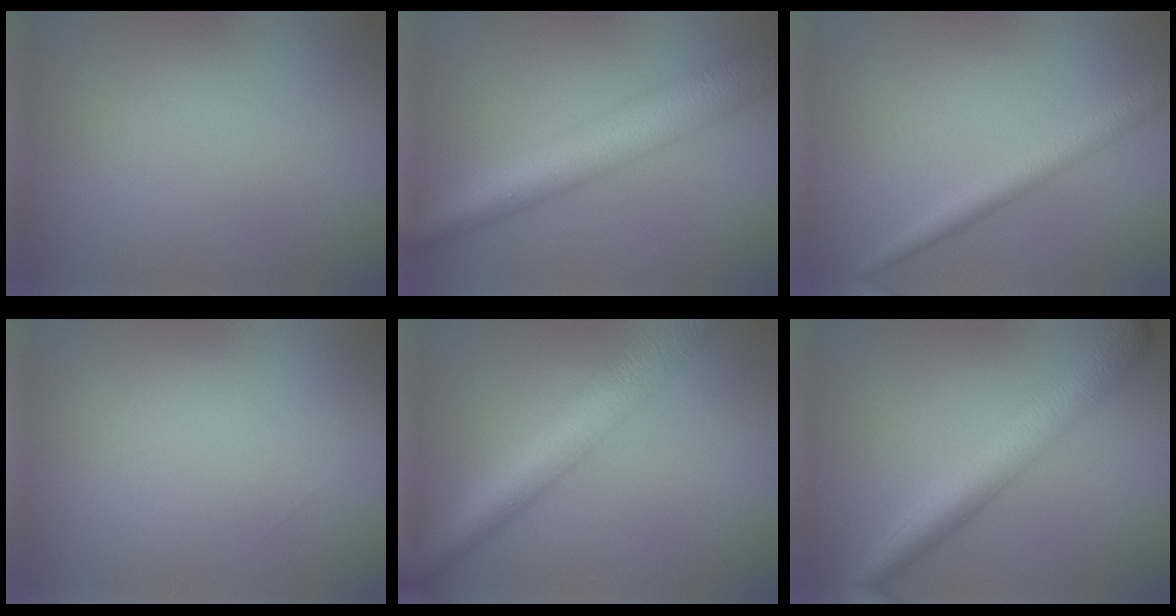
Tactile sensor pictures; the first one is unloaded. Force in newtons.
{"total": 7.8, "press": 7.8, "slide": 0.2}
{"total": 2.9, "press": 2.9, "slide": 0.1}
{"total": 0.0}
{"total": 7.5, "press": 7.5, "slide": 0.1}
{"total": 6.1, "press": 6.1, "slide": 0.1}